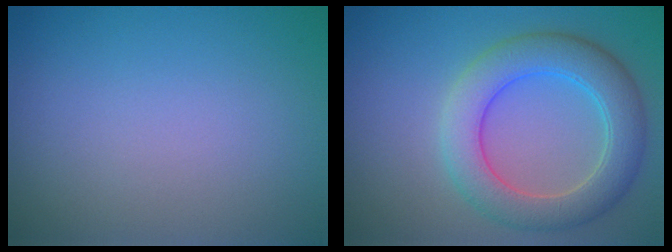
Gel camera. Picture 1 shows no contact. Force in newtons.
{"total": 6.2, "press": 6.2, "slide": 0.2}